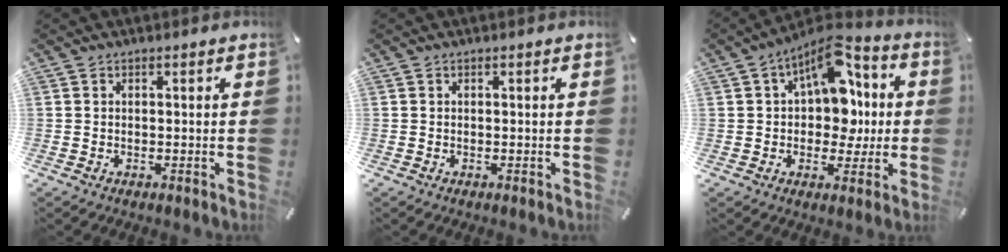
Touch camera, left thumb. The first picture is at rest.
{"total": 0.0}
{"total": 13.8, "force": [4.3, 9.3, 9.2], "torque": [-0.138, -0.029, 0.076]}